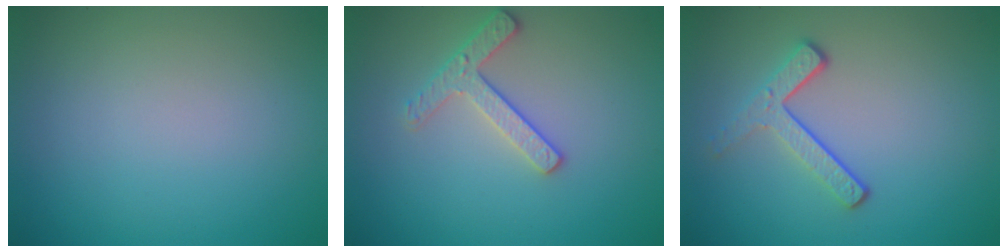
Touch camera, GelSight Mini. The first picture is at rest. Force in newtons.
{"total": 2.5, "press": 2.4, "slide": 0.5}
{"total": 3.0, "press": 2.2, "slide": 2.0}